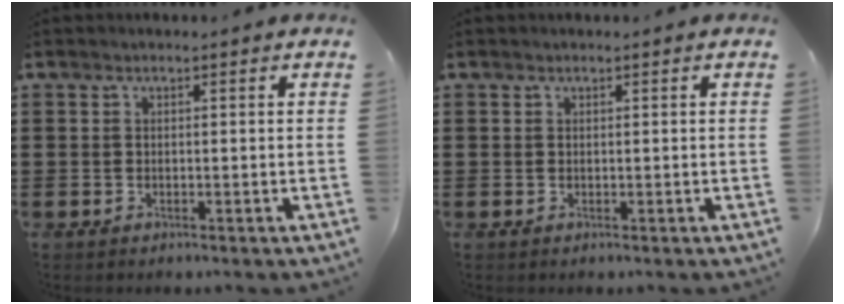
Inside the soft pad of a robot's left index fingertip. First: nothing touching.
{"total": 0.0}